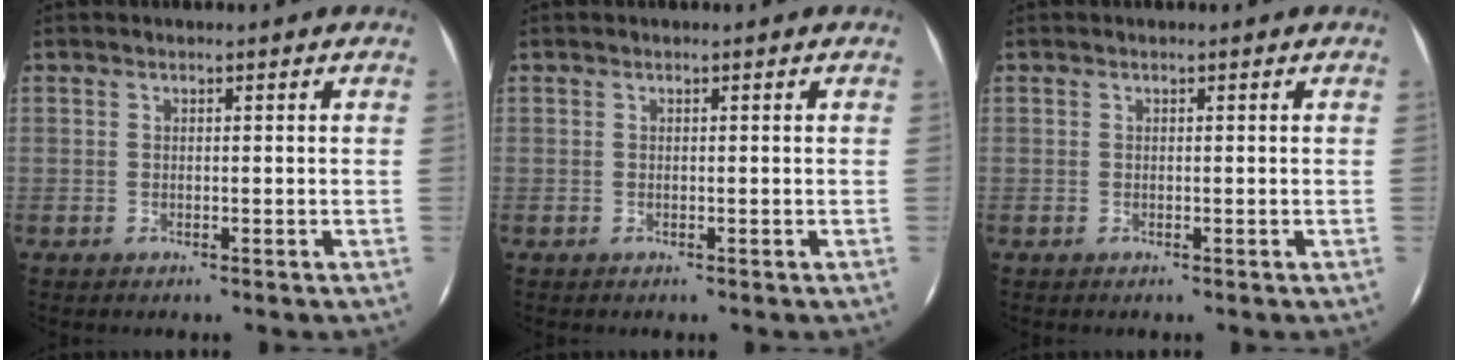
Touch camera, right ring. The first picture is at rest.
{"total": 0.0}
{"total": 0.0}